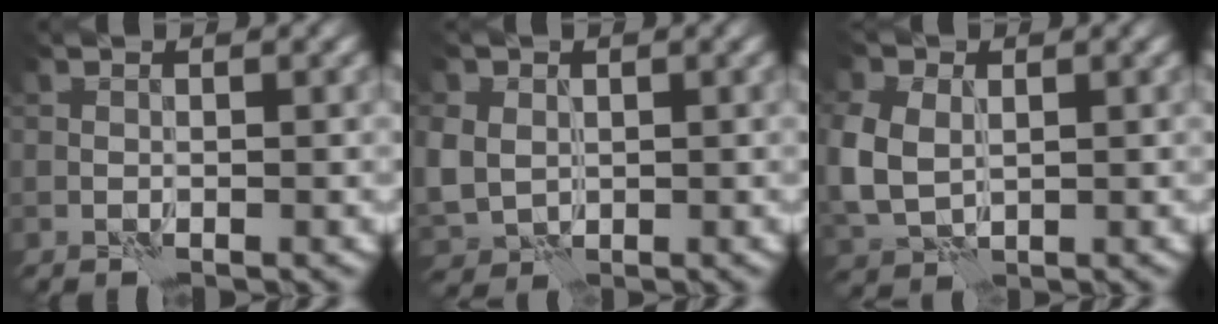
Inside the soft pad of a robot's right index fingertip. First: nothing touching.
{"total": 4.3, "force": [0.6, 3.8, 2.0], "torque": [-0.059, 0.001, 0.008]}
{"total": 5.7, "force": [0.5, 4.4, 3.7], "torque": [-0.113, -0.003, 0.018]}